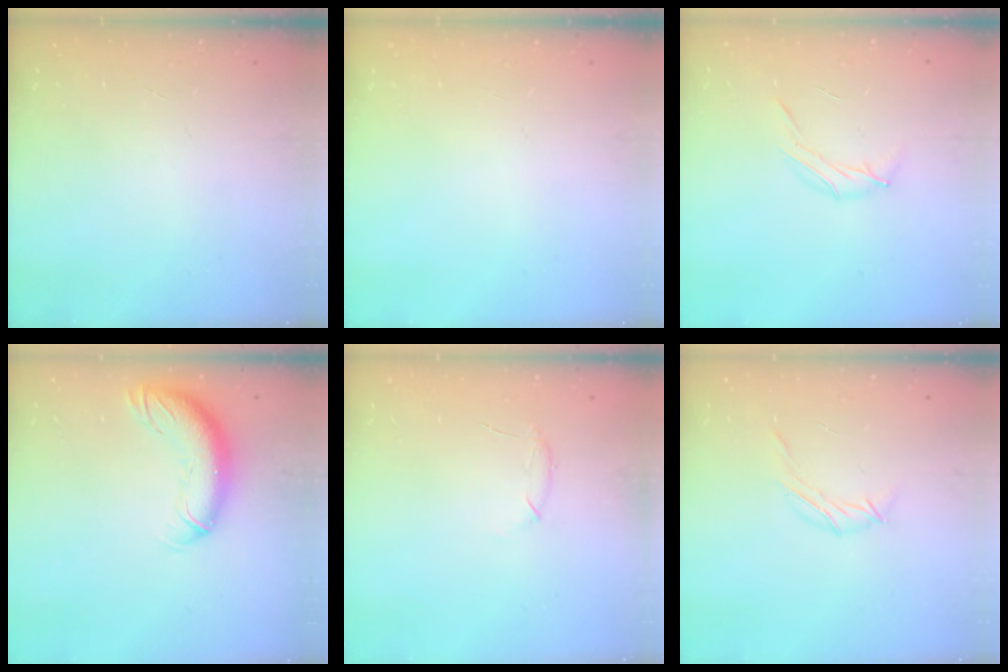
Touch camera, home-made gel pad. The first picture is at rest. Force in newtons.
{"total": 0.0}
{"total": 6.8, "press": 6.8, "slide": 0.5}
{"total": 13.3, "press": 13.0, "slide": 2.9}
{"total": 6.9, "press": 6.7, "slide": 1.8}
{"total": 6.1, "press": 5.9, "slide": 1.4}